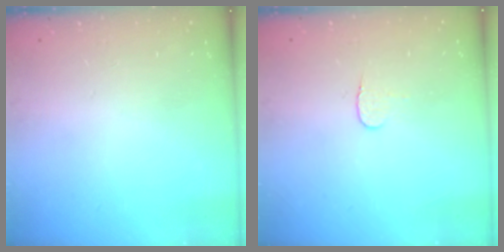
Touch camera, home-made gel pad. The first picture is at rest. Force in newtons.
{"total": 3.9, "press": 3.9, "slide": 0.2}